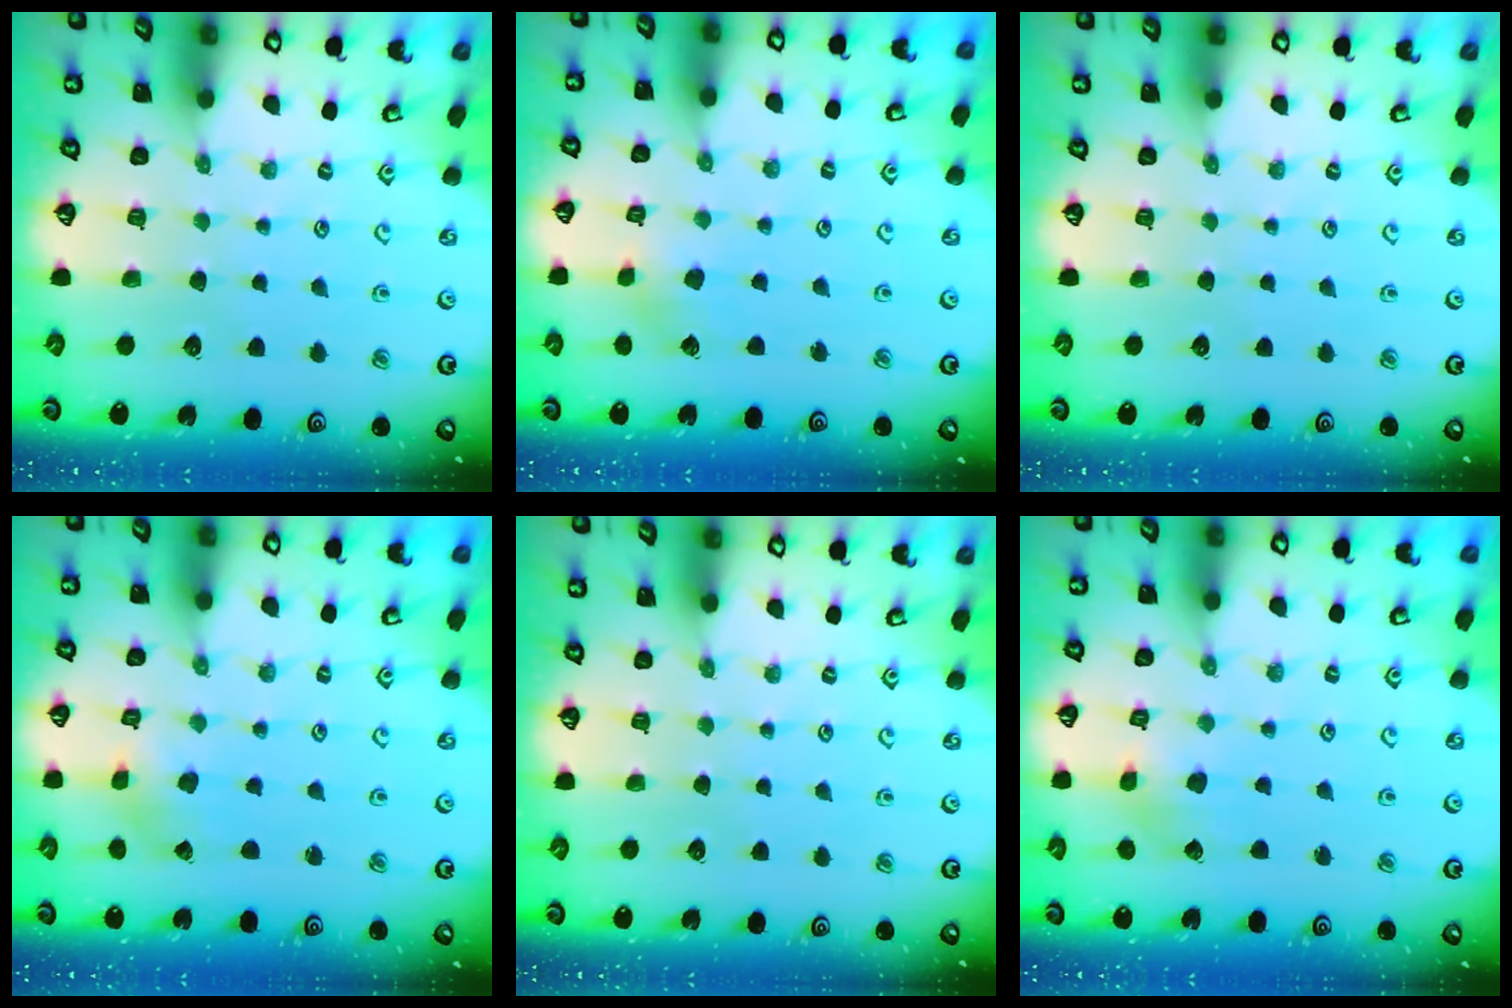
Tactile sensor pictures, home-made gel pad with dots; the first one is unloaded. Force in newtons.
{"total": 3.1, "press": 3.1, "slide": 0.4}
{"total": 0.0}
{"total": 1.1, "press": 1.0, "slide": 0.4}
{"total": 0.0}
{"total": 3.6, "press": 3.6, "slide": 0.5}